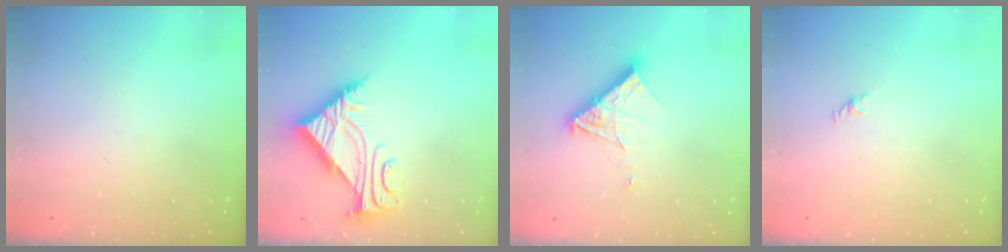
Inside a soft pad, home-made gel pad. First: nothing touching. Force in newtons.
{"total": 6.6, "press": 6.6, "slide": 0.8}
{"total": 11.7, "press": 11.6, "slide": 1.5}
{"total": 0.5, "press": 0.3, "slide": 0.4}